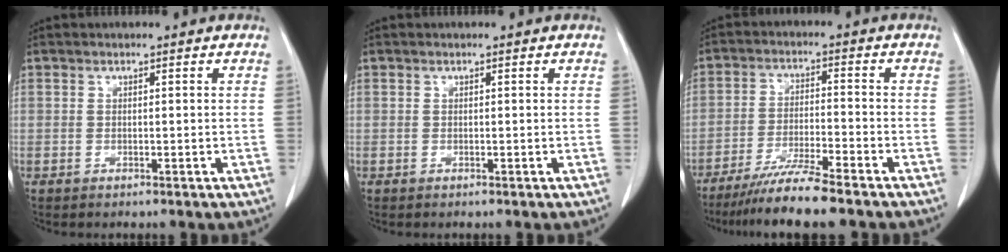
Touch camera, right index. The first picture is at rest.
{"total": 0.0}
{"total": 7.8, "force": [-6.5, -0.7, 4.3], "torque": [-0.077, -0.027, -0.117]}